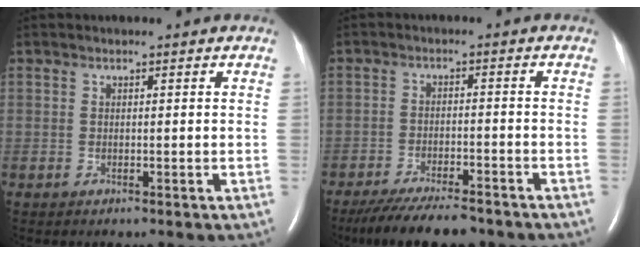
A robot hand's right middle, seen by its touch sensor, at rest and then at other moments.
{"total": 11.7, "force": [-10.2, 2.1, 5.4], "torque": [-0.088, -0.017, -0.153]}